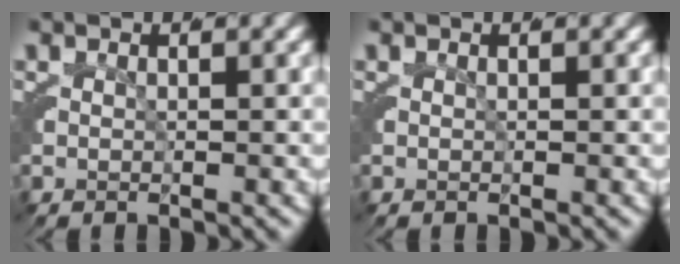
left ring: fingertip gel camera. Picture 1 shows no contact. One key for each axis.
{"total": 0.0}